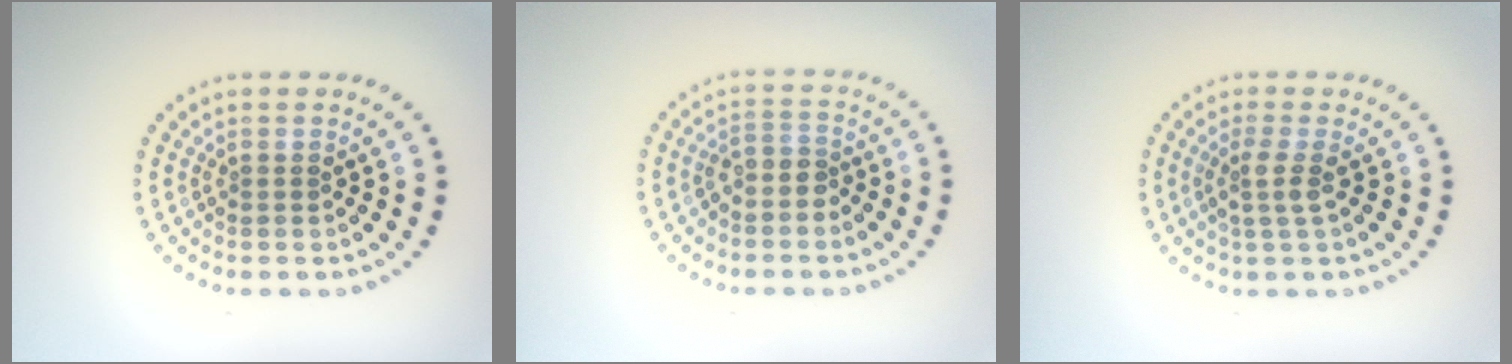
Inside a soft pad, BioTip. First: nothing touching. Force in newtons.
{"total": 2.0, "press": 1.8, "slide": 0.9}
{"total": 1.8, "press": 1.4, "slide": 1.1}